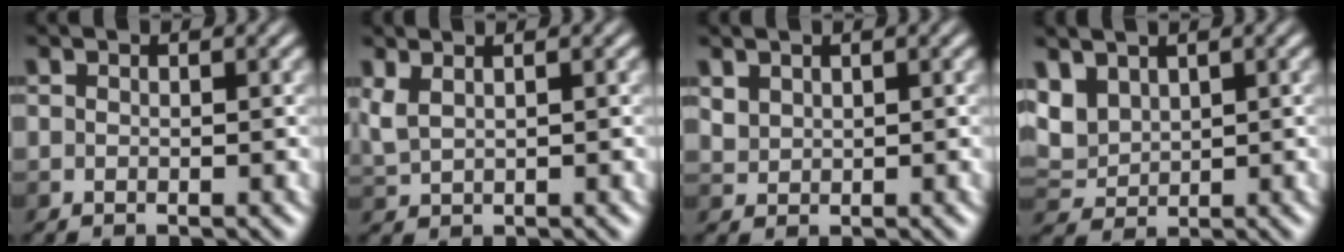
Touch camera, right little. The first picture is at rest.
{"total": 2.7, "force": [1.1, 1.2, 2.1], "torque": [-0.056, 0.001, 0.026]}
{"total": 1.6, "force": [0.9, 1.2, 0.6], "torque": [-0.026, -0.004, 0.020]}
{"total": 3.0, "force": [1.6, 2.1, 1.6], "torque": [-0.050, 0.002, 0.029]}